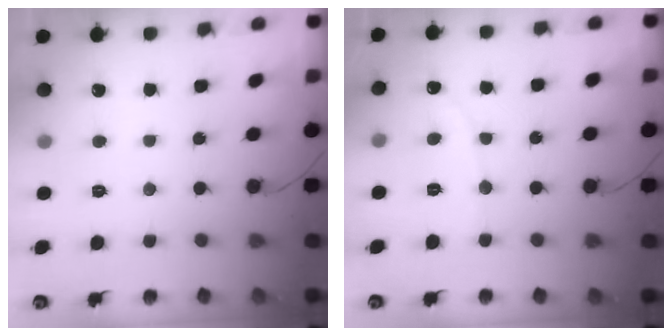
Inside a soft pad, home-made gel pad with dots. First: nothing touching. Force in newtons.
{"total": 1.9, "press": 1.8, "slide": 0.2}